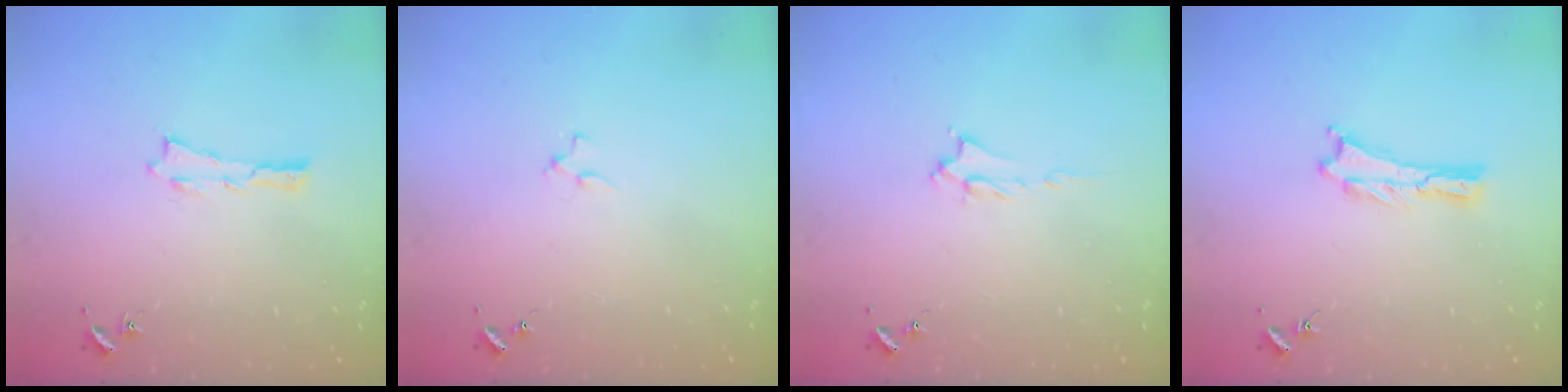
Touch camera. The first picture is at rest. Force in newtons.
{"total": 0.9, "press": 0.9, "slide": 0.2}
{"total": 1.6, "press": 1.6, "slide": 0.2}
{"total": 0.0}